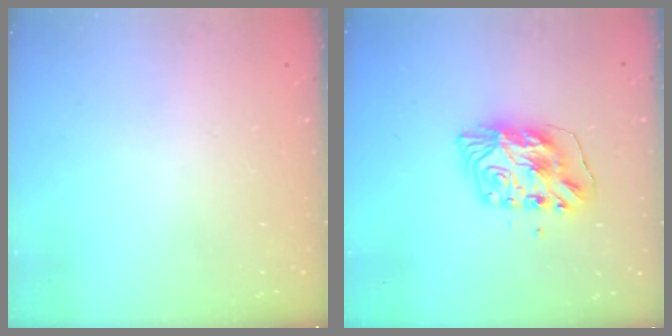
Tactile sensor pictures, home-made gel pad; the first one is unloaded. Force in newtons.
{"total": 9.4, "press": 9.4, "slide": 0.8}